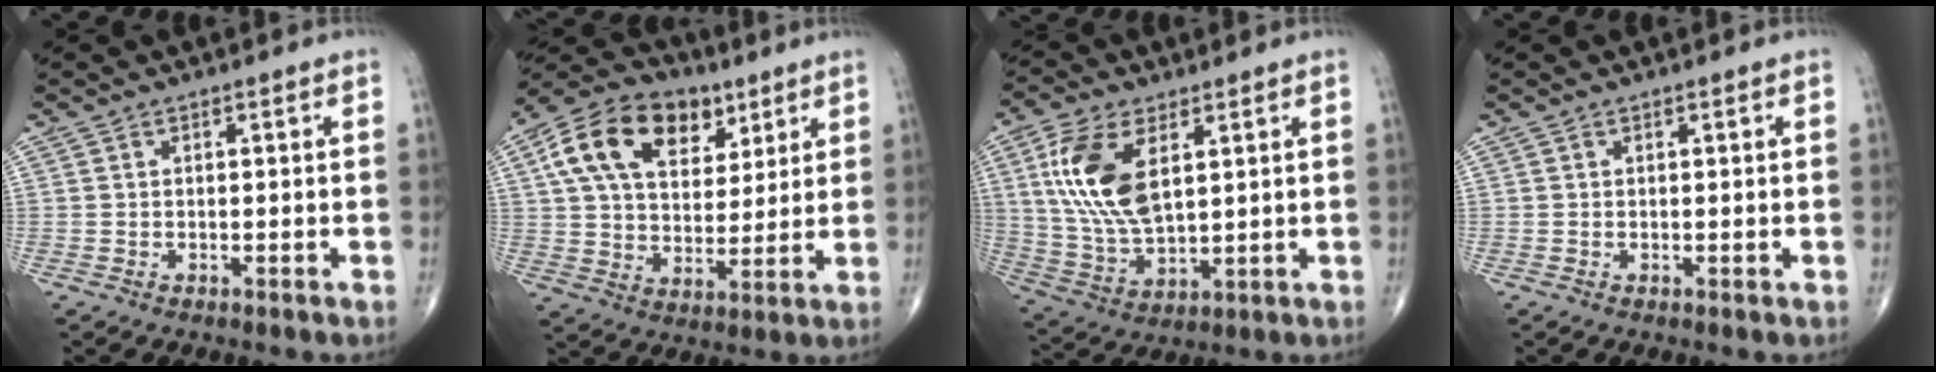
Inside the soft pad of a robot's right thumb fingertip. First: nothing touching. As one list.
[{"total": 18.8, "force": [8.0, 12.0, 12.0], "torque": [-0.182, -0.005, 0.135]}, {"total": 14.8, "force": [4.6, 7.5, 11.9], "torque": [-0.241, -0.014, 0.097]}, {"total": 0.0}]